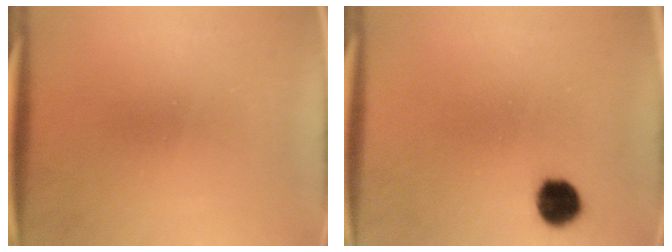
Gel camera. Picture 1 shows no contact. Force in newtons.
{"total": 5.5}